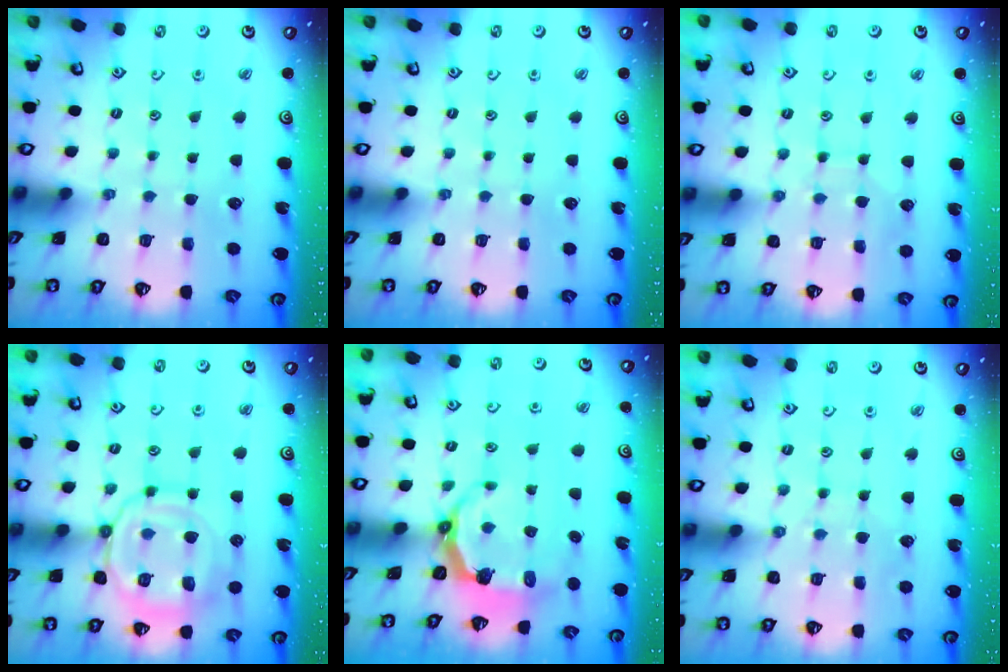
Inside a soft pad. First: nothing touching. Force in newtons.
{"total": 0.0}
{"total": 5.8, "press": 5.8, "slide": 0.5}
{"total": 14.7, "press": 14.6, "slide": 1.4}
{"total": 5.0, "press": 3.4, "slide": 3.7}
{"total": 4.1, "press": 4.1, "slide": 0.6}